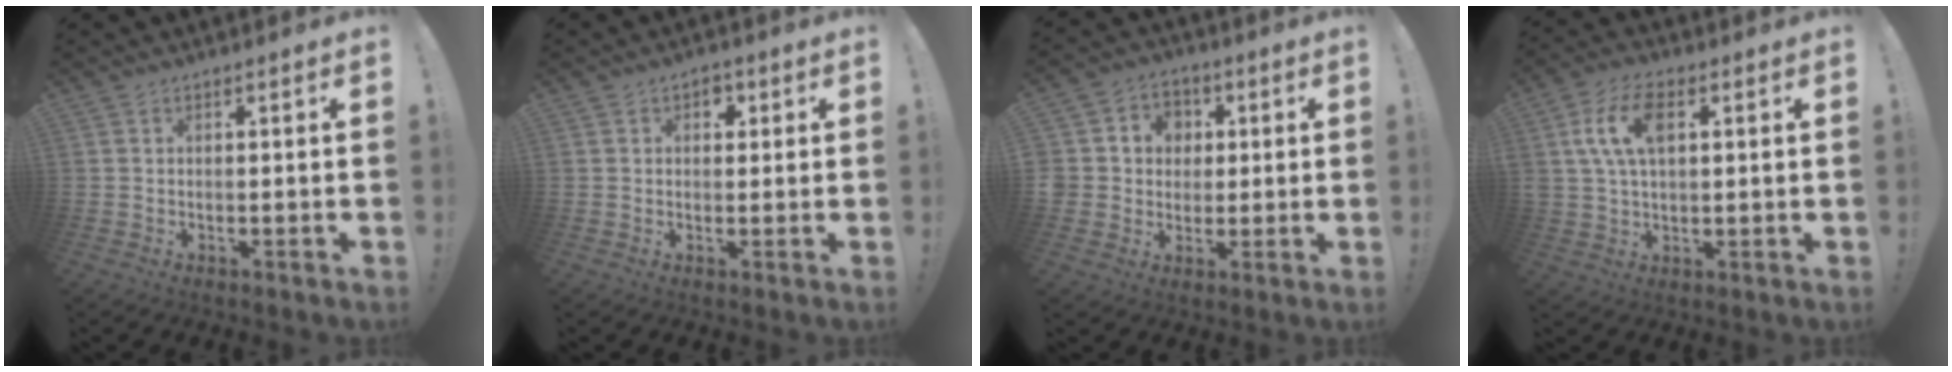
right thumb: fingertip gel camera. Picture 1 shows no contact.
{"total": 3.3, "force": [0.9, 2.9, 1.4], "torque": [-0.001, -0.003, 0.010]}
{"total": 7.9, "force": [0.2, 7.7, 1.8], "torque": [-0.014, 0.002, 0.012]}
{"total": 11.1, "force": [3.4, 6.4, 8.4], "torque": [-0.159, 0.006, 0.063]}